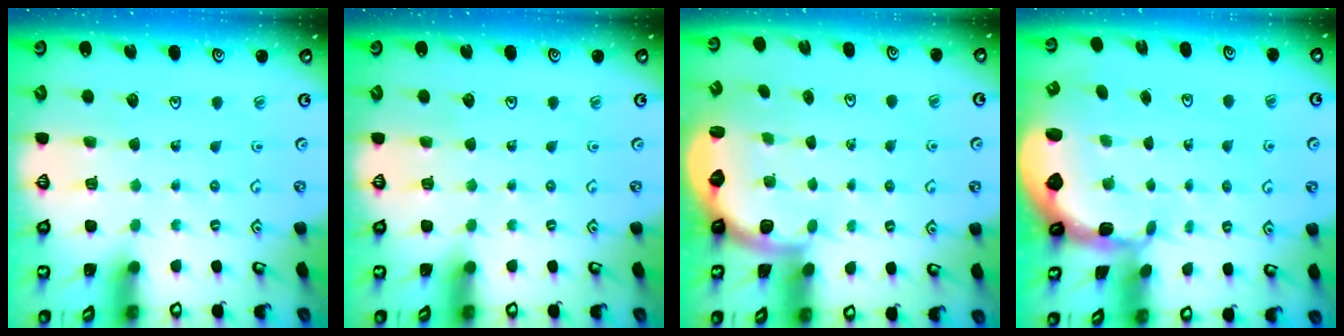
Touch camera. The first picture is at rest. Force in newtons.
{"total": 0.0}
{"total": 2.5, "press": 2.1, "slide": 1.3}
{"total": 2.3, "press": 1.5, "slide": 1.8}